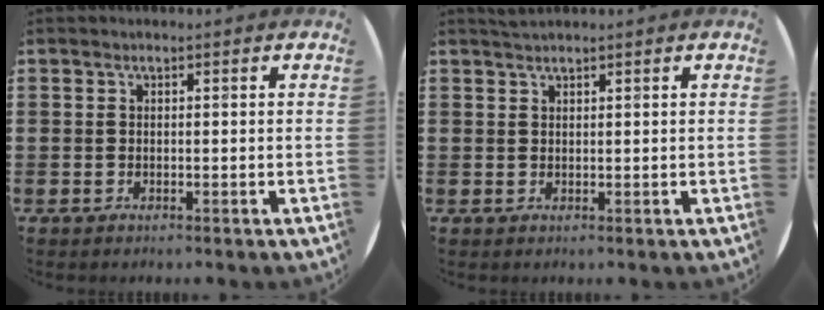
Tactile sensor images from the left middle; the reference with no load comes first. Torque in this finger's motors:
{"motor_torque": [0.15, -0.13, 0.01, 0.01]}